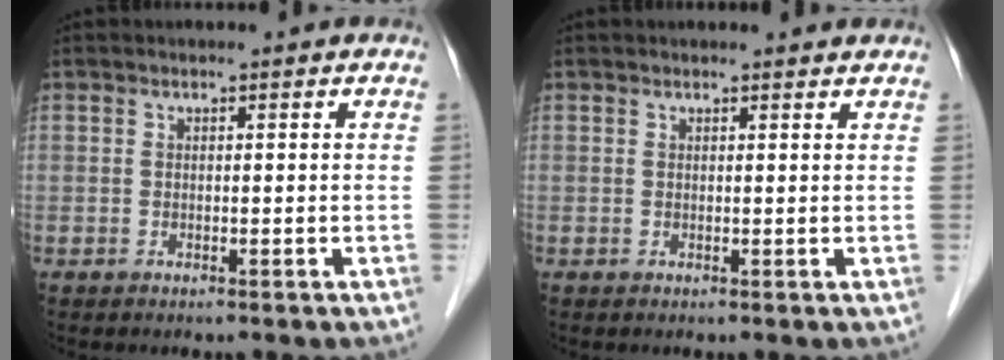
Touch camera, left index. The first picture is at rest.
{"total": 1.9, "force": [1.8, 0.2, 0.2], "torque": [-0.009, 0.001, 0.018]}